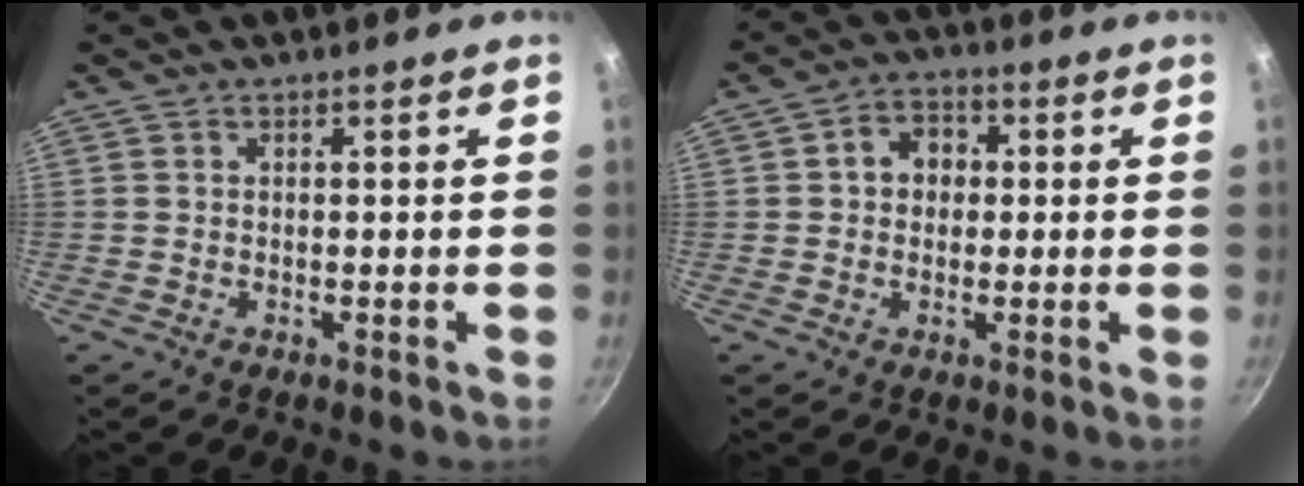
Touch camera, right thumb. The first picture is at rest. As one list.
[{"total": 5.9, "force": [0.6, 4.9, 3.2], "torque": [-0.020, 0.011, 0.000]}]